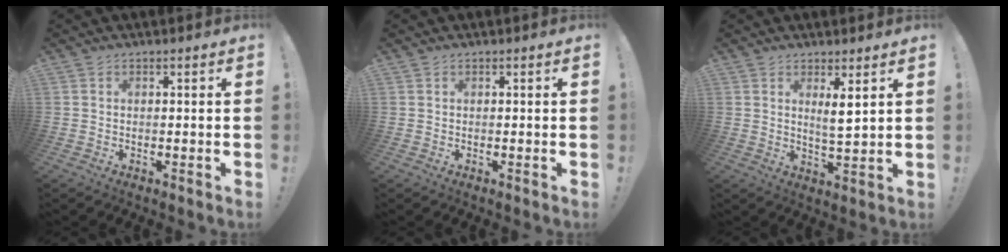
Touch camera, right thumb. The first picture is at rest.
{"total": 0.0}
{"total": 5.1, "force": [2.8, 0.5, 4.3], "torque": [-0.062, -0.021, 0.041]}